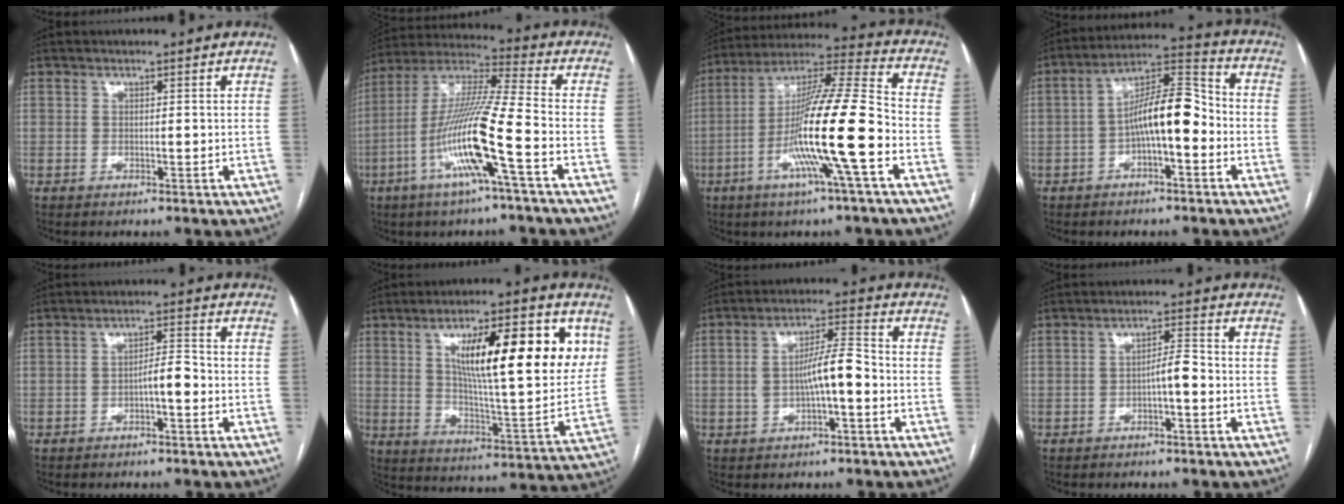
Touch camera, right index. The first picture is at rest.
{"total": 15.5, "force": [-5.5, -0.6, 14.5], "torque": [-0.292, -0.002, -0.111]}
{"total": 17.4, "force": [-5.2, -0.7, 16.6], "torque": [-0.302, -0.001, -0.103]}
{"total": 10.7, "force": [-2.2, 2.6, 10.1], "torque": [-0.177, 0.036, -0.037]}
{"total": 3.4, "force": [-1.4, 0.7, 3.0], "torque": [-0.046, 0.010, -0.022]}
{"total": 20.0, "force": [6.8, 3.9, 18.4], "torque": [-0.269, 0.005, 0.104]}
{"total": 7.2, "force": [-1.1, 1.6, 6.9], "torque": [-0.127, 0.022, -0.018]}
{"total": 3.2, "force": [-1.2, 0.6, 3.0], "torque": [-0.043, 0.008, -0.020]}